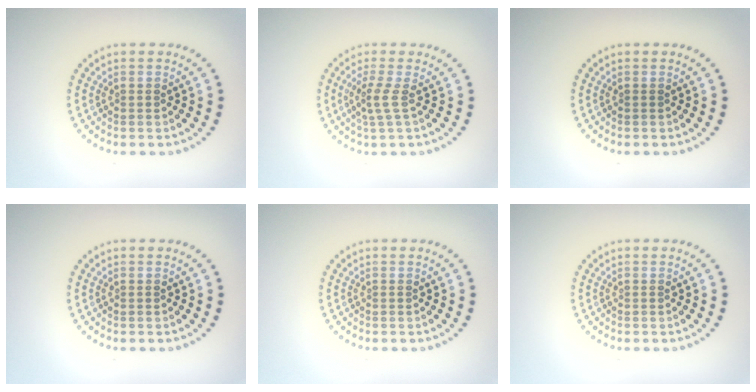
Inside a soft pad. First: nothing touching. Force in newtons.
{"total": 1.8, "press": 1.3, "slide": 1.3}
{"total": 0.0}
{"total": 0.0}
{"total": 0.0}
{"total": 0.0}